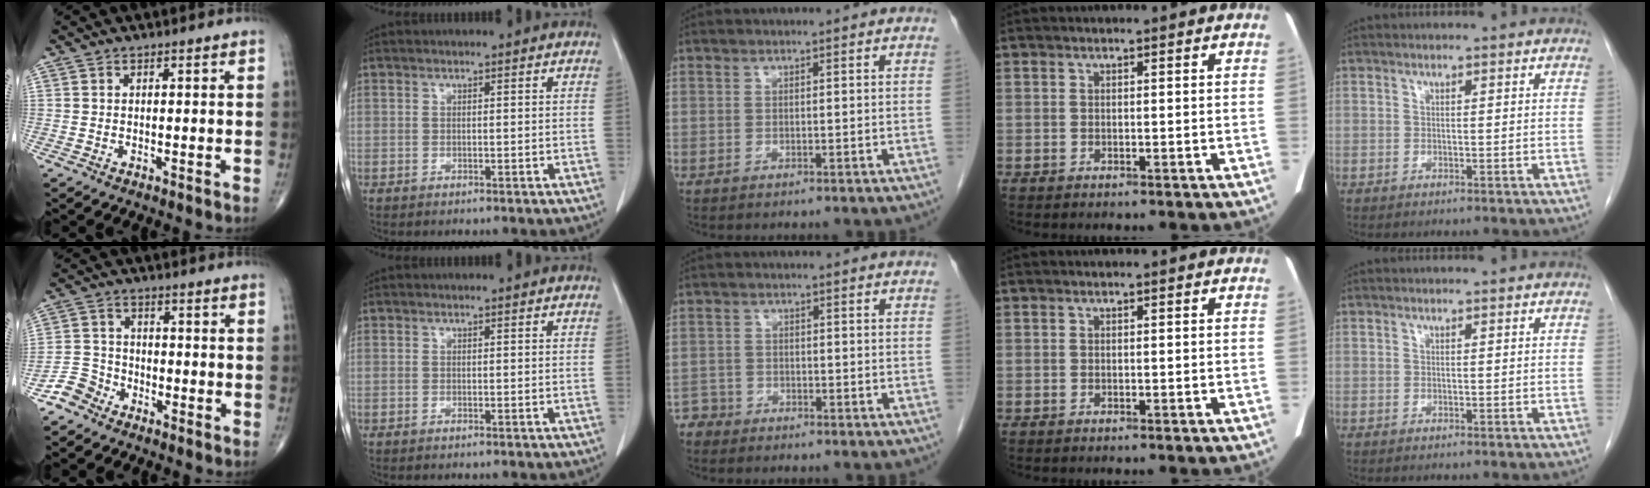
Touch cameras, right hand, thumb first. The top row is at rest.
{"thumb": {"total": 4.7, "force": [-3.6, 3.1, 0.4], "torque": [0.009, 0.021, -0.082]}, "middle": {"total": 2.1, "force": [-1.8, 0.8, -0.7], "torque": [0.014, 0.002, -0.036]}}